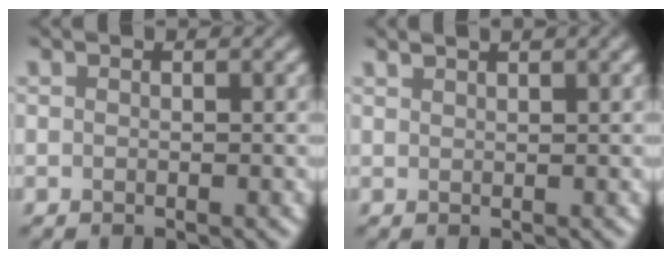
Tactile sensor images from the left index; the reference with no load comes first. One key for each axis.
{"total": 1.1, "fx": 0.9, "fy": -0.1, "fz": 0.5, "tx": -0.011, "ty": 0.005, "tz": 0.020}